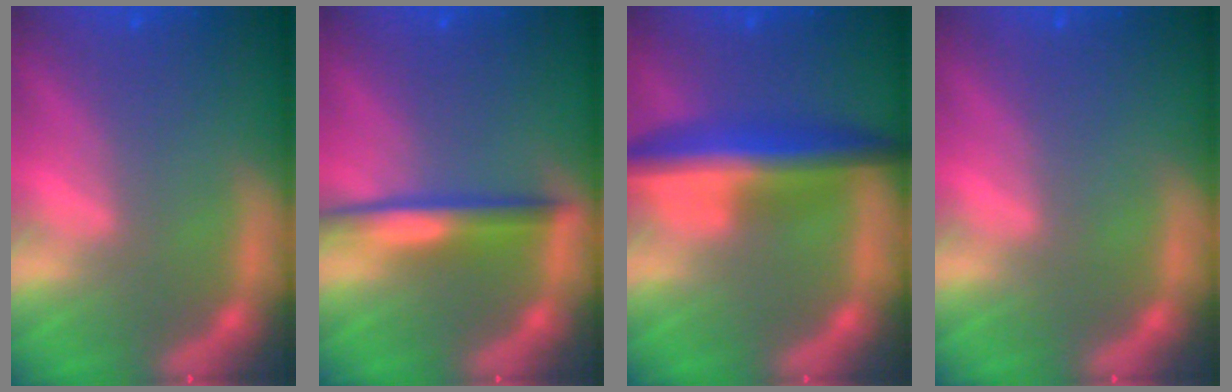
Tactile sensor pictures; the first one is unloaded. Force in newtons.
{"total": 4.0}
{"total": 7.1}
{"total": 0.0}